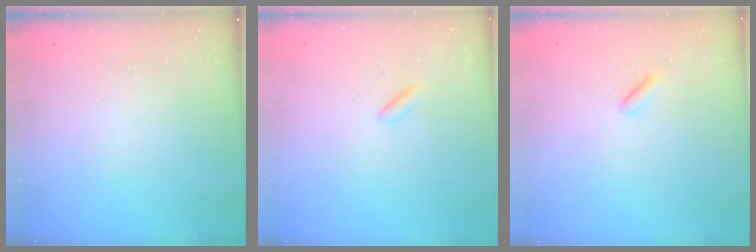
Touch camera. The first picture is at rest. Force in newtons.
{"total": 1.8, "press": 1.6, "slide": 0.9}
{"total": 1.1, "press": 0.9, "slide": 0.7}